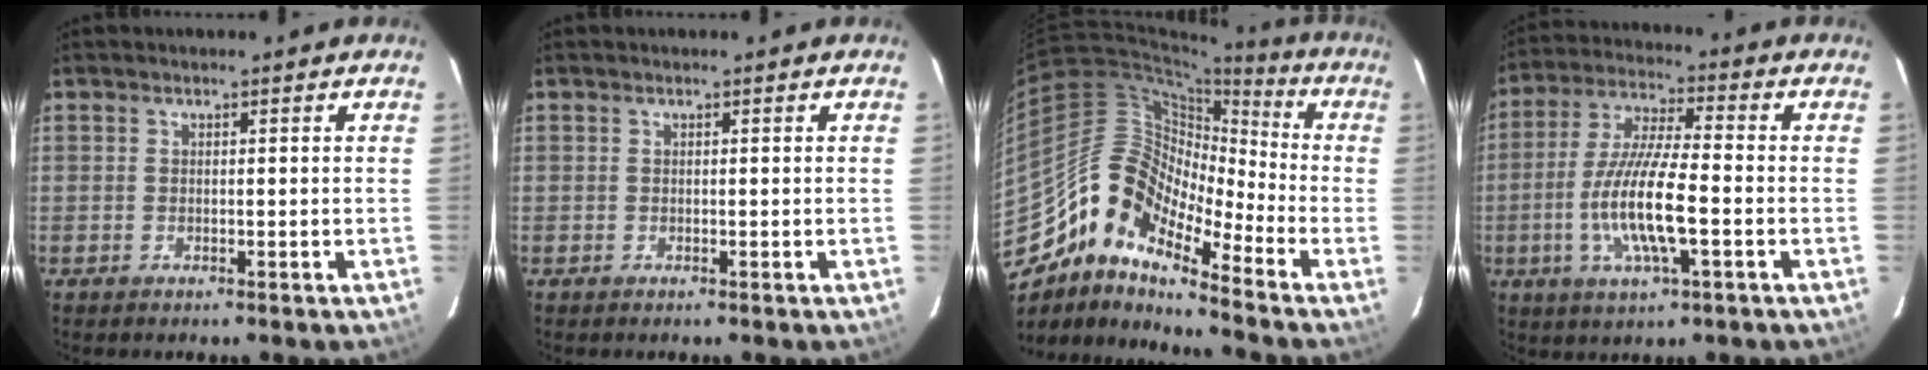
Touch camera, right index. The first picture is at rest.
{"total": 0.0}
{"total": 15.0, "force": [-10.3, 5.3, 9.5], "torque": [-0.142, 0.005, -0.213]}
{"total": 13.4, "force": [-3.5, 2.6, 12.7], "torque": [-0.259, -0.006, -0.068]}